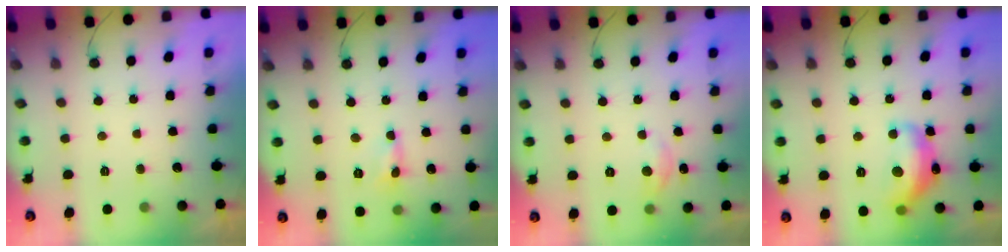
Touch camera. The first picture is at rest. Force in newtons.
{"total": 0.0}
{"total": 3.9, "press": 3.9, "slide": 0.6}
{"total": 15.2, "press": 15.2, "slide": 0.9}